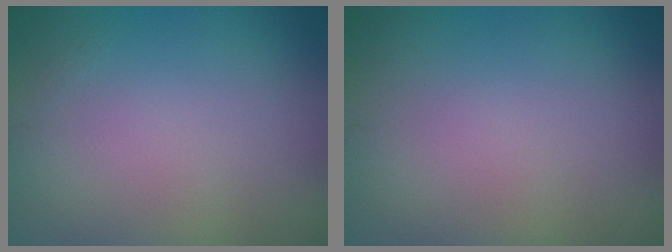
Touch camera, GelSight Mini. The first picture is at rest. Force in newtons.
{"total": 0.0}